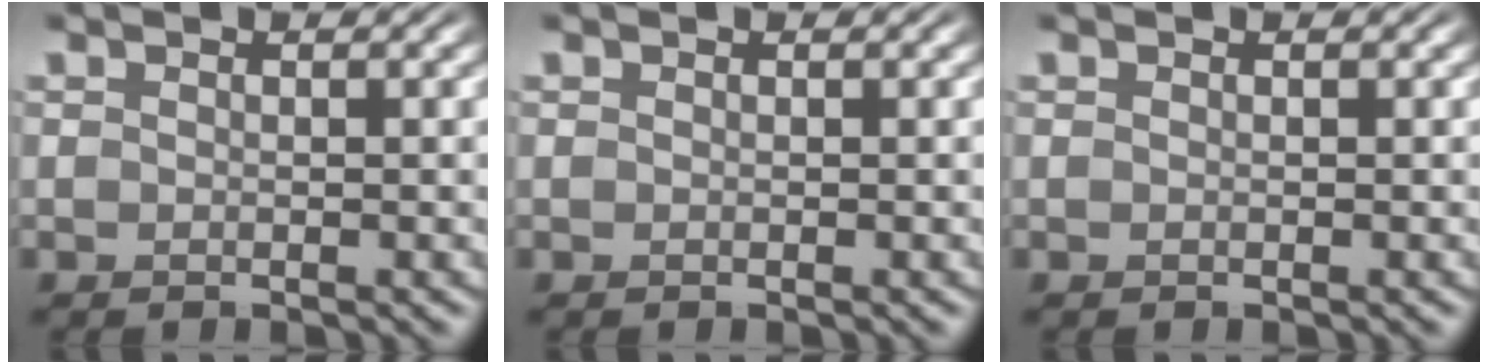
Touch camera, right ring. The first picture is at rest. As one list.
[{"total": 0.0}, {"total": 0.0}]